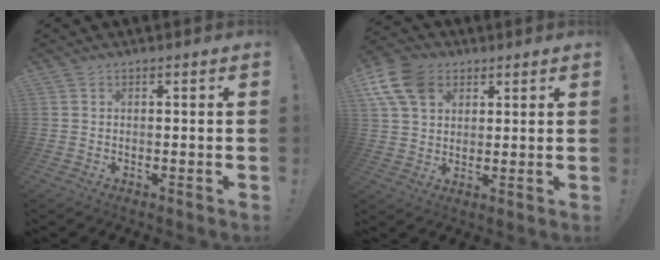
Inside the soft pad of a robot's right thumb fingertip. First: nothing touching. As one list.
[{"total": 12.5, "force": [5.5, 8.9, 6.9], "torque": [-0.130, -0.018, 0.109]}]